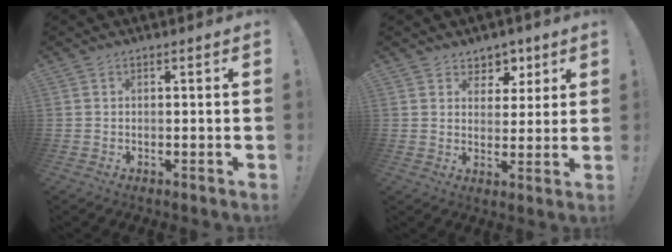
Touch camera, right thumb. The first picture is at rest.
{"total": 6.1, "force": [3.3, 5.1, 0.6], "torque": [0.010, -0.030, 0.065]}